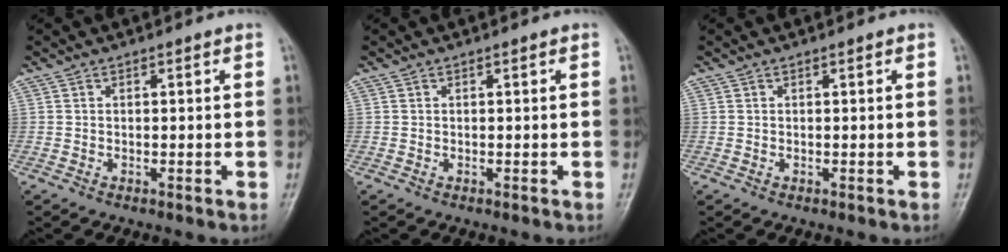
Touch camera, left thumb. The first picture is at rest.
{"total": 0.0}
{"total": 0.0}